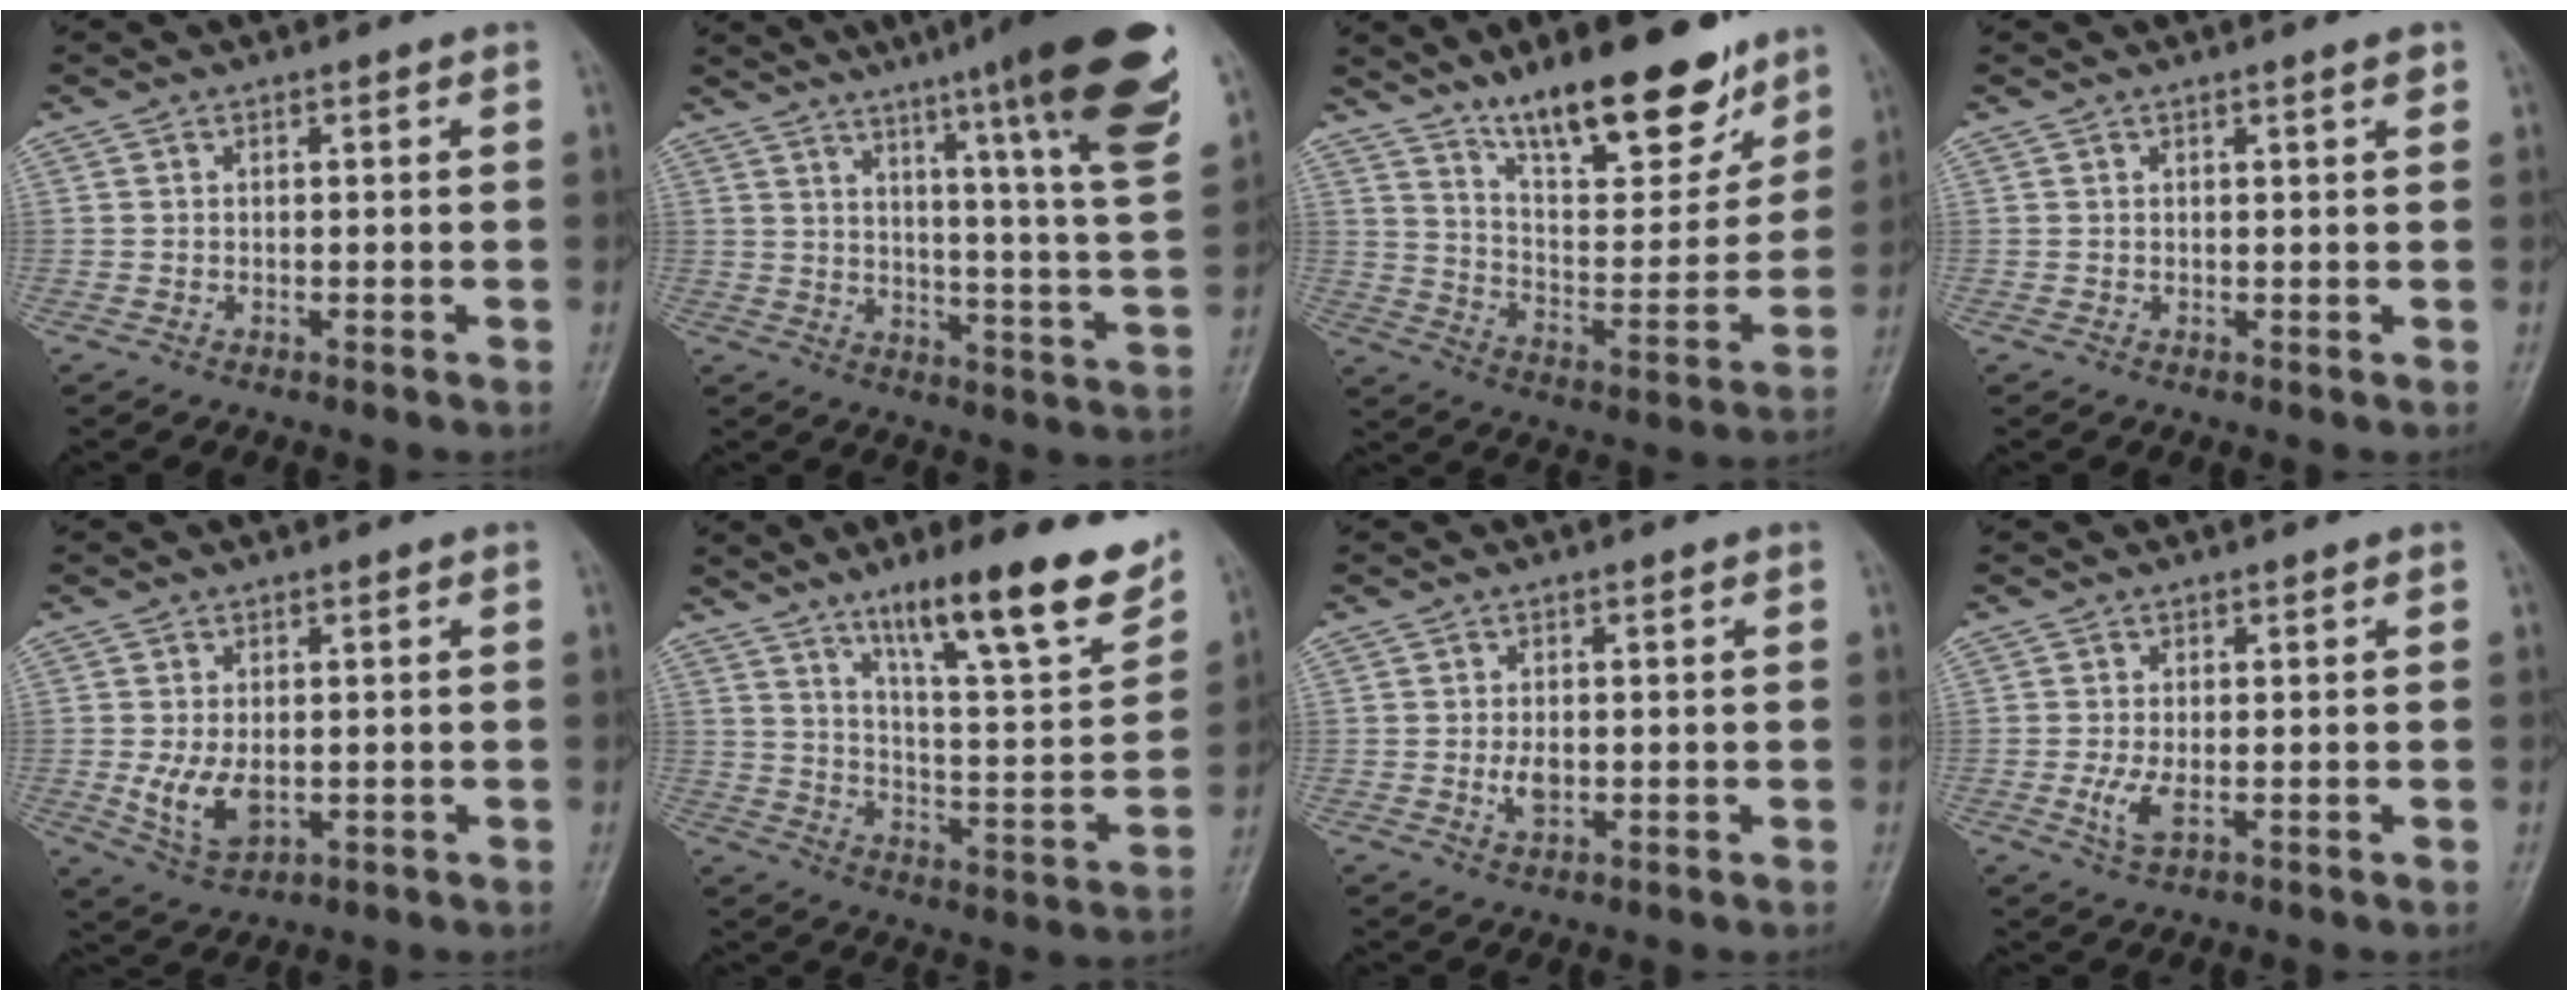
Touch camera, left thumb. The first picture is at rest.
{"total": 23.7, "force": [15.1, 1.3, 18.3], "torque": [-0.238, -0.069, 0.204]}
{"total": 20.2, "force": [14.4, 6.5, 12.6], "torque": [-0.148, -0.085, 0.239]}
{"total": 1.2, "force": [0.7, 0.1, 1.0], "torque": [-0.011, -0.002, 0.010]}
{"total": 6.7, "force": [-0.7, 4.0, 5.2], "torque": [-0.097, -0.013, -0.003]}
{"total": 19.8, "force": [13.3, 3.7, 14.2], "torque": [-0.185, -0.068, 0.213]}
{"total": 2.8, "force": [-0.3, 1.7, 2.3], "torque": [-0.041, -0.004, -0.003]}
{"total": 3.4, "force": [-0.4, 1.5, 3.0], "torque": [-0.070, -0.010, -0.006]}